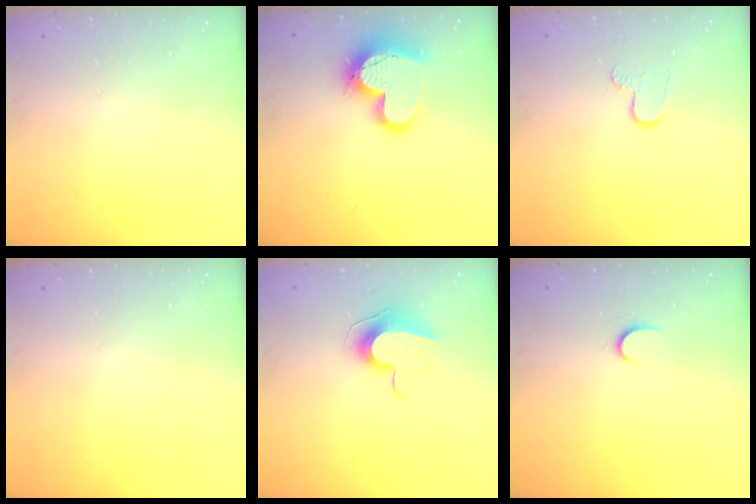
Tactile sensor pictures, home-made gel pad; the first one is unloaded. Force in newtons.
{"total": 17.1, "press": 17.0, "slide": 1.5}
{"total": 6.2, "press": 6.1, "slide": 0.5}
{"total": 0.0}
{"total": 11.2, "press": 11.1, "slide": 0.5}
{"total": 3.8, "press": 3.8, "slide": 0.4}